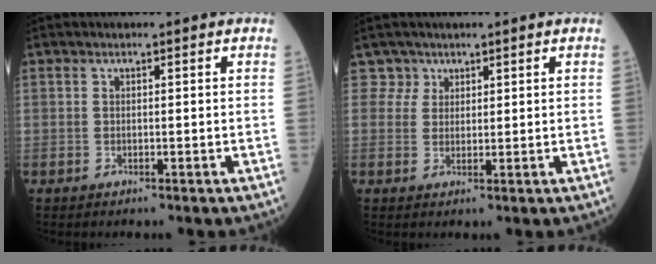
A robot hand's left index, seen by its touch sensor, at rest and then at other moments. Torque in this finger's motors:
{"motor_torque": [-0.19, 0.12, -0.09, -0.05]}